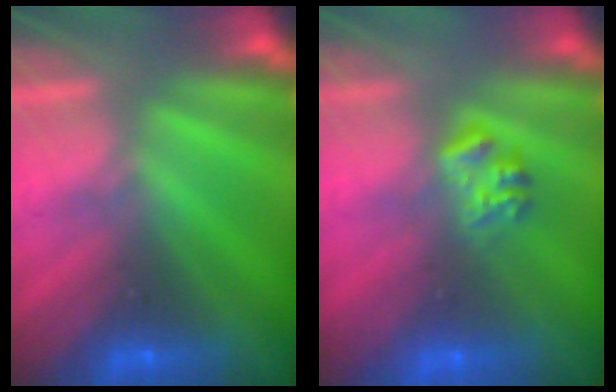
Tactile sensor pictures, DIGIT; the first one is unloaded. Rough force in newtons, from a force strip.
{"total": 2.3}